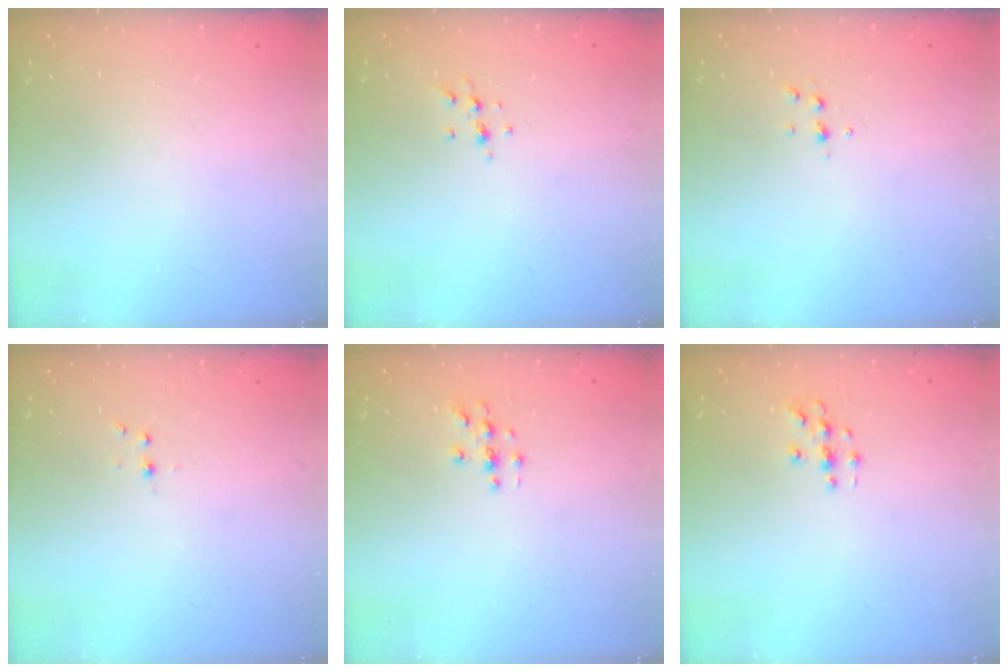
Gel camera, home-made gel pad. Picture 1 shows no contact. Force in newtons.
{"total": 5.3, "press": 5.1, "slide": 1.5}
{"total": 4.1, "press": 4.0, "slide": 0.9}
{"total": 3.0, "press": 2.6, "slide": 1.5}
{"total": 2.7, "press": 2.7, "slide": 0.3}
{"total": 3.2, "press": 3.2, "slide": 0.2}